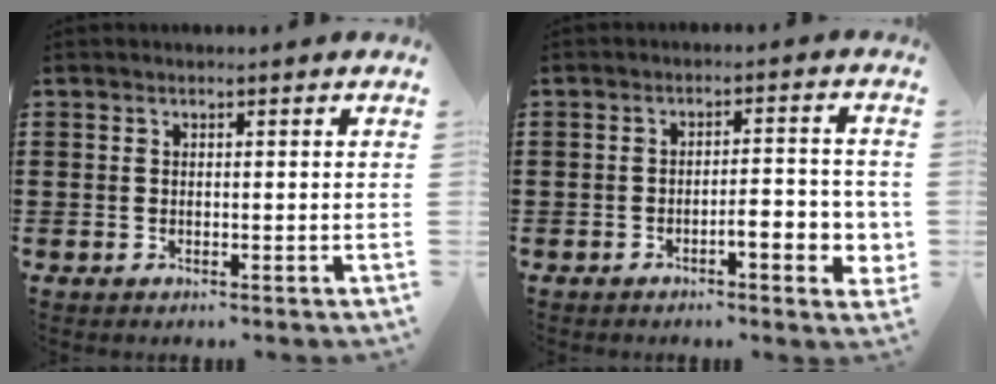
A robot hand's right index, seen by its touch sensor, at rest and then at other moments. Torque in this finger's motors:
{"motor_torque": [0.22, -0.04, 0.35, 0.08]}